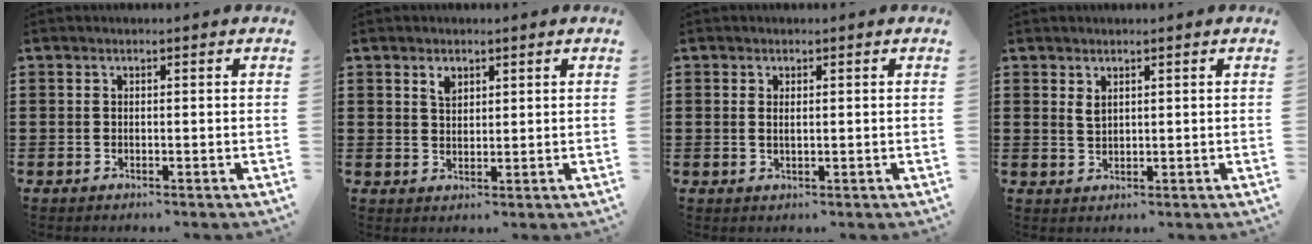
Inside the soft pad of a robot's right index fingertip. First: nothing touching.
{"total": 2.2, "force": [1.5, 1.3, 1.0], "torque": [-0.015, 0.000, 0.026]}
{"total": 1.1, "force": [0.3, 0.3, 1.0], "torque": [-0.021, 0.001, 0.005]}
{"total": 1.9, "force": [1.3, 1.0, 1.0], "torque": [-0.022, 0.003, 0.025]}